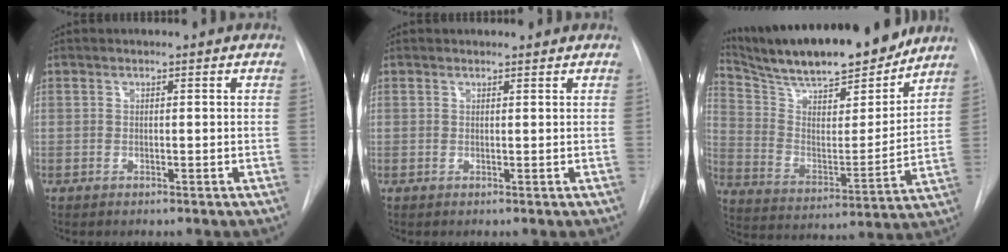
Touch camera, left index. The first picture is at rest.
{"total": 1.3, "force": [1.2, 0.2, 0.0], "torque": [-0.009, 0.007, 0.017]}
{"total": 22.4, "force": [19.7, 3.6, 10.2], "torque": [-0.181, -0.008, 0.312]}